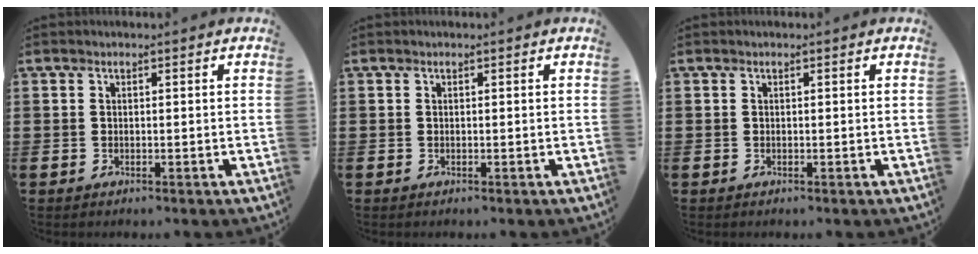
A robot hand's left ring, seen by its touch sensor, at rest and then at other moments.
{"total": 0.0}
{"total": 0.0}